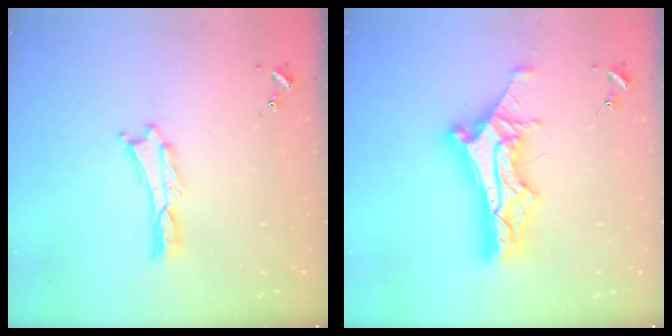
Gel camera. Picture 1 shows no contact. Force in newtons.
{"total": 11.5, "press": 11.5, "slide": 0.8}